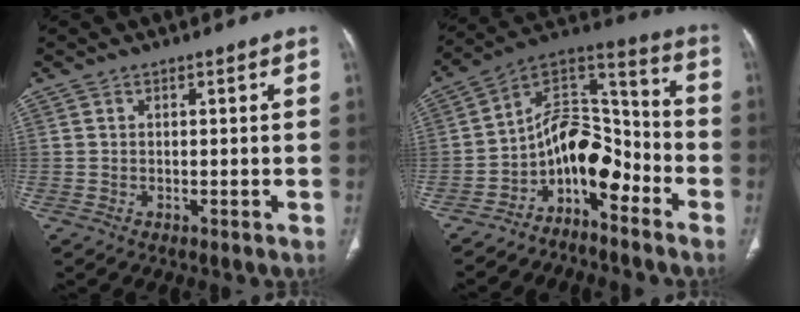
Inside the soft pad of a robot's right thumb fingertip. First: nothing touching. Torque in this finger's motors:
{"motor_torque": [2.83, 1.68, 0.61, -1.07, 0.05]}